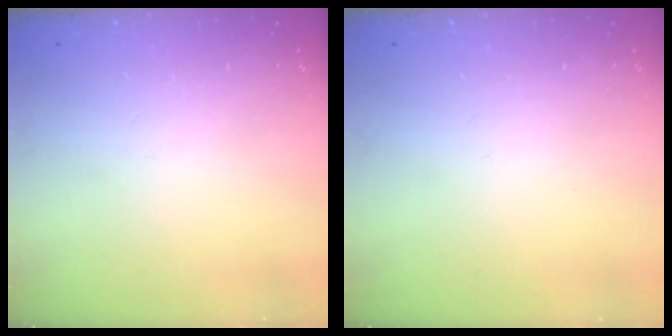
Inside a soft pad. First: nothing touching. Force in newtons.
{"total": 0.0}